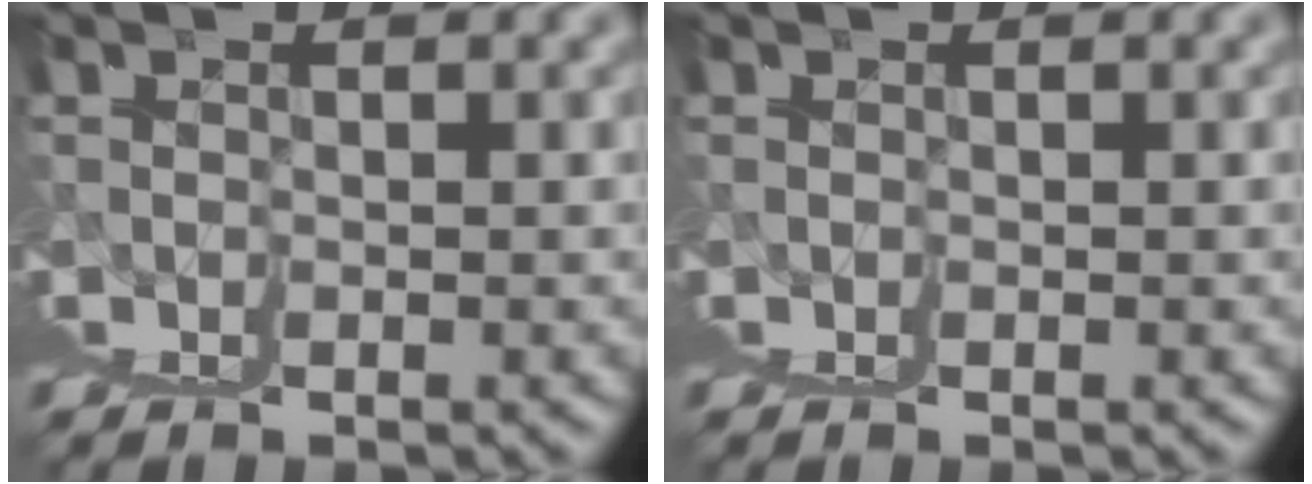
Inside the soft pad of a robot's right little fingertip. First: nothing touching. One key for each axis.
{"total": 0.0}